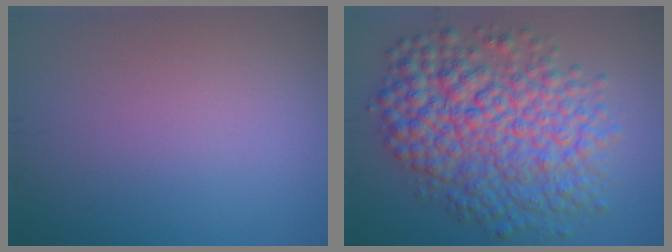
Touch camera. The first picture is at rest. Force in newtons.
{"total": 9.9, "press": 9.9, "slide": 0.1}